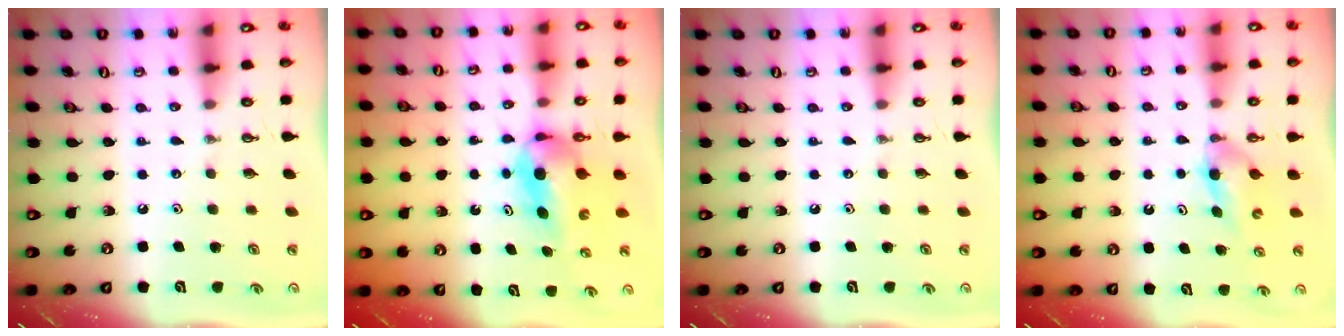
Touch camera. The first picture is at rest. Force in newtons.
{"total": 5.5, "press": 5.2, "slide": 1.8}
{"total": 0.0}
{"total": 3.7, "press": 3.1, "slide": 2.1}